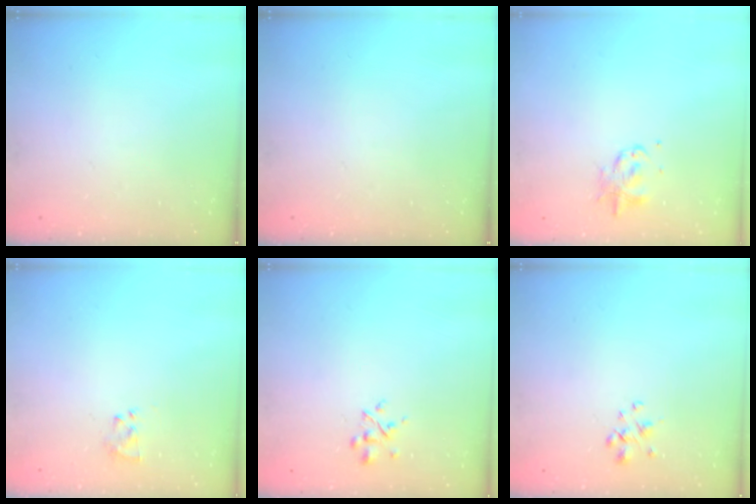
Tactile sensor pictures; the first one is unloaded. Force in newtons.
{"total": 0.0}
{"total": 2.4, "press": 2.4, "slide": 0.3}
{"total": 2.3, "press": 2.1, "slide": 0.9}
{"total": 2.7, "press": 2.6, "slide": 0.9}
{"total": 1.9, "press": 1.7, "slide": 0.8}